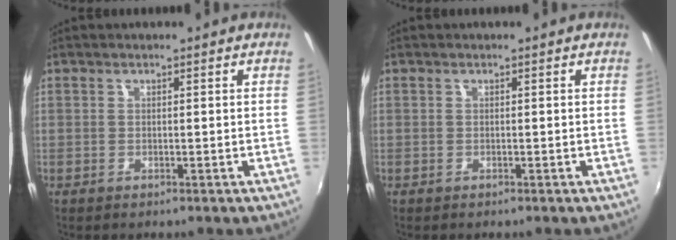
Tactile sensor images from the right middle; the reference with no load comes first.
{"total": 0.0}